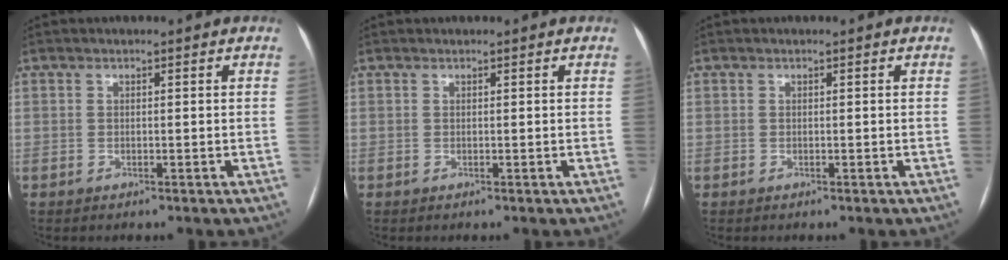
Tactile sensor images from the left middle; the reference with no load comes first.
{"total": 0.0}
{"total": 0.0}